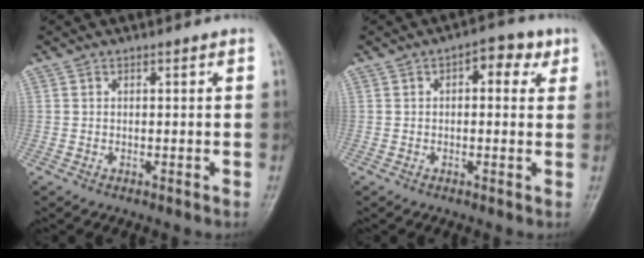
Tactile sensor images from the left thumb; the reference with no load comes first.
{"total": 5.6, "force": [2.1, 3.1, 4.2], "torque": [-0.026, 0.005, 0.016]}